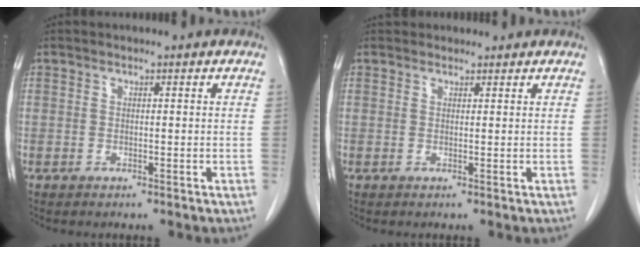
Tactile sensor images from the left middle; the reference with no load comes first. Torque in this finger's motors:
{"motor_torque": [0.44, -0.36, -0.11, -0.01]}